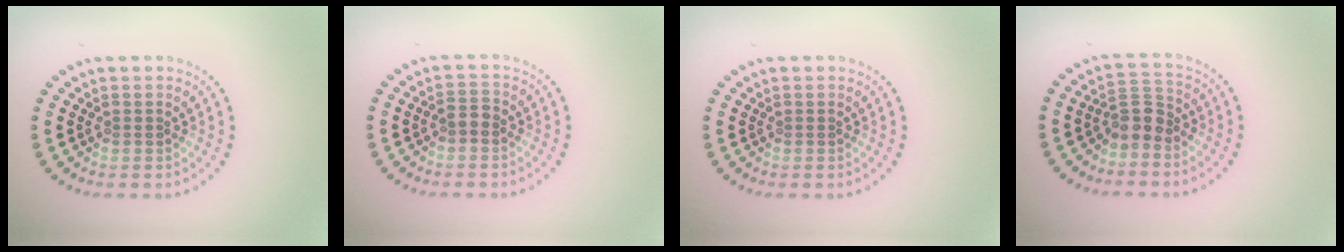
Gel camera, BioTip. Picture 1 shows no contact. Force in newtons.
{"total": 1.2, "press": 1.1, "slide": 0.3}
{"total": 0.0}
{"total": 2.7, "press": 2.2, "slide": 1.5}